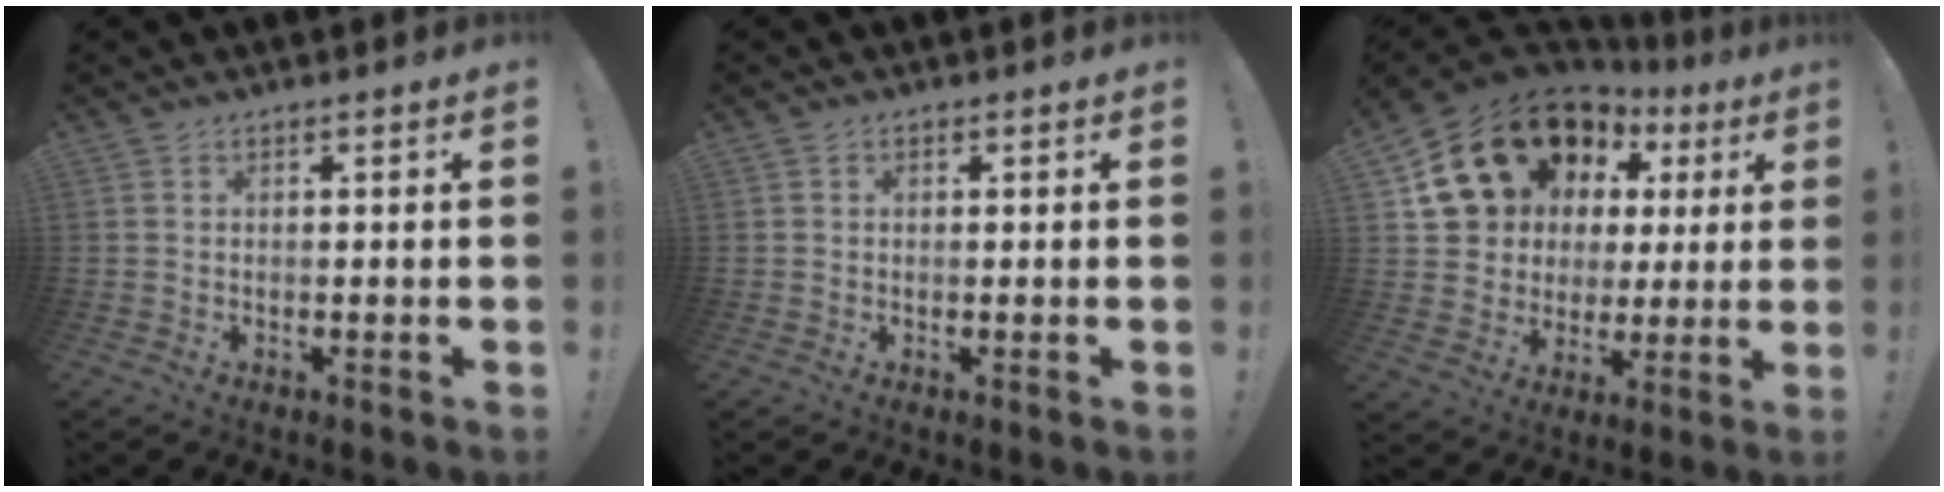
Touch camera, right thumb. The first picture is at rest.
{"total": 0.5, "force": [0.1, 0.5, 0.2], "torque": [0.001, 0.001, 0.000]}
{"total": 18.7, "force": [10.7, 13.2, 7.8], "torque": [-0.121, -0.068, 0.221]}